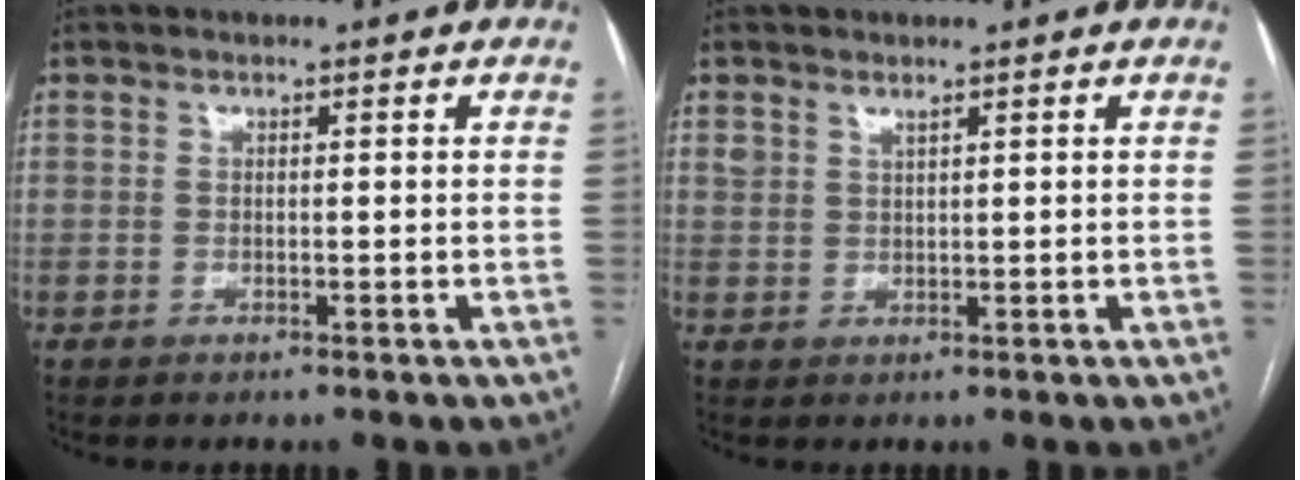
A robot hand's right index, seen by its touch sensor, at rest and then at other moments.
{"total": 1.6, "force": [1.4, 0.5, 0.5], "torque": [-0.017, 0.005, 0.033]}